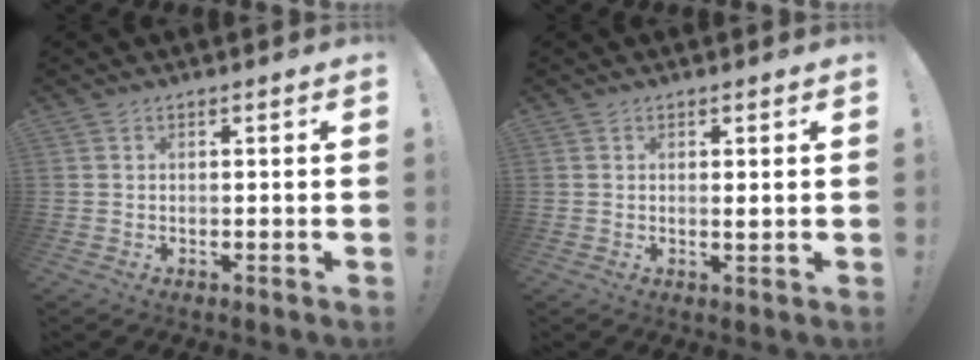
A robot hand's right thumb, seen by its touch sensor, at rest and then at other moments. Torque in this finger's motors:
{"motor_torque": [-0.29, -0.05, 0.02, -0.06, -0.05]}